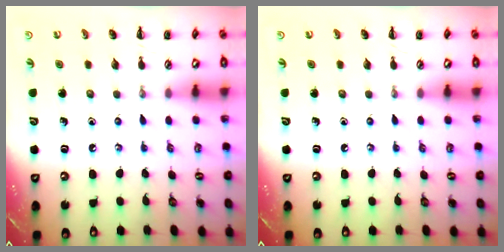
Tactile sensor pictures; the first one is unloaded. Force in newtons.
{"total": 0.0}